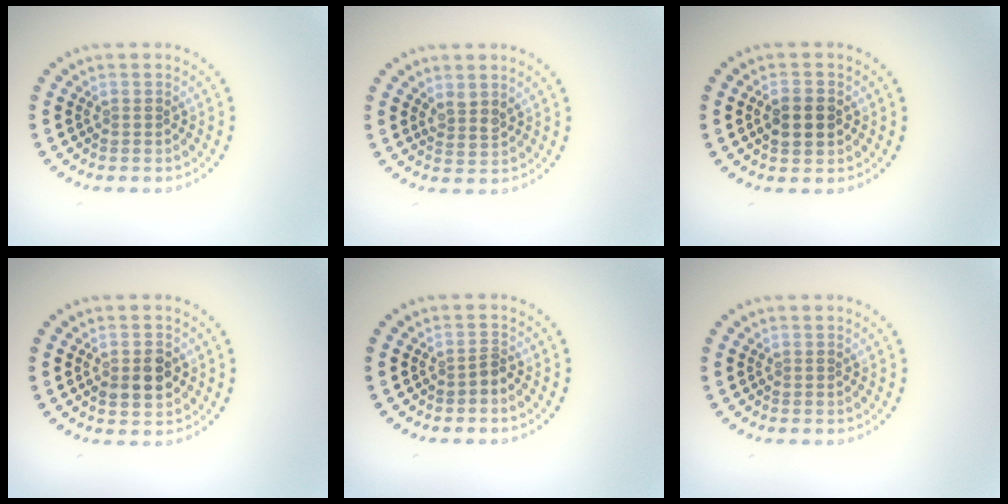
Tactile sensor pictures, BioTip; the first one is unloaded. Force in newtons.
{"total": 1.3, "press": 1.1, "slide": 0.8}
{"total": 2.7, "press": 2.7, "slide": 0.2}
{"total": 3.0, "press": 3.0, "slide": 0.1}
{"total": 0.7, "press": 0.4, "slide": 0.6}
{"total": 0.0}